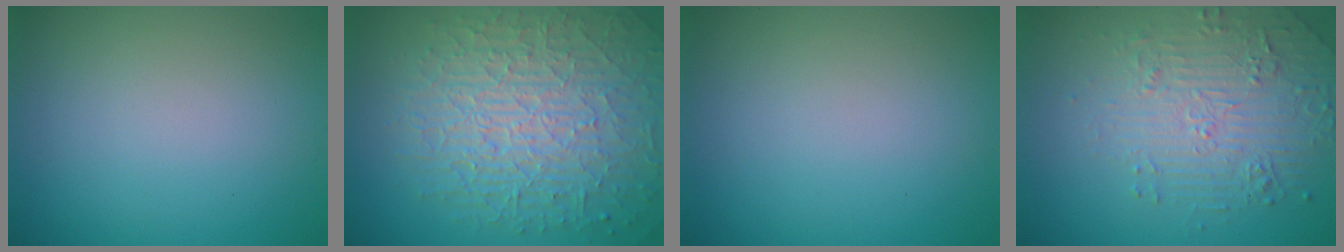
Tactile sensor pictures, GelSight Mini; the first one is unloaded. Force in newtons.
{"total": 10.3, "press": 6.8, "slide": 7.7}
{"total": 0.0}
{"total": 5.0, "press": 3.7, "slide": 3.4}